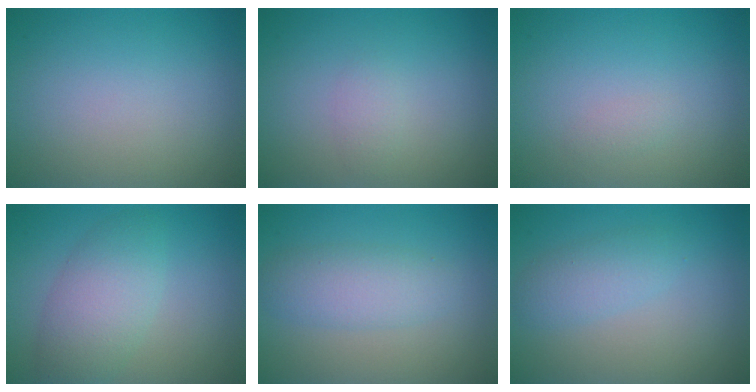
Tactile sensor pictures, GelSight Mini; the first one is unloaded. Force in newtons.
{"total": 1.1, "press": 1.1, "slide": 0.0}
{"total": 0.6, "press": 0.6, "slide": 0.0}
{"total": 4.5, "press": 4.5, "slide": 0.2}
{"total": 3.0, "press": 3.0, "slide": 0.1}
{"total": 2.2, "press": 2.2, "slide": 0.1}